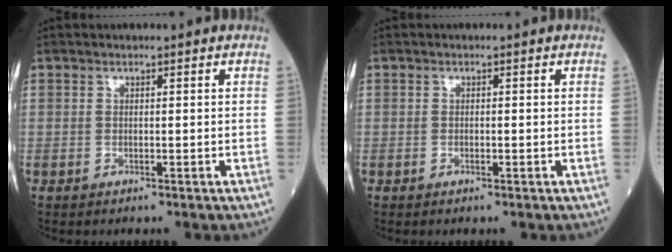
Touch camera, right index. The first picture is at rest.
{"total": 0.5, "force": [-0.2, 0.1, 0.4], "torque": [-0.011, -0.001, -0.003]}